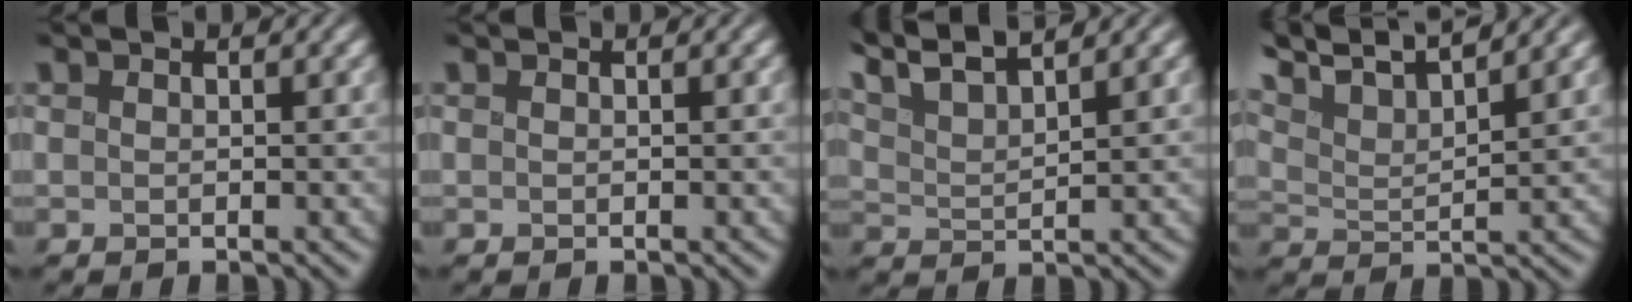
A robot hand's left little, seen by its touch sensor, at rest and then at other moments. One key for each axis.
{"total": 0.0}
{"total": 9.0, "fx": 7.0, "fy": 2.1, "fz": 5.2, "tx": -0.107, "ty": 0.029, "tz": 0.083}
{"total": 8.6, "fx": 7.1, "fy": 1.9, "fz": 4.5, "tx": -0.096, "ty": 0.015, "tz": 0.099}